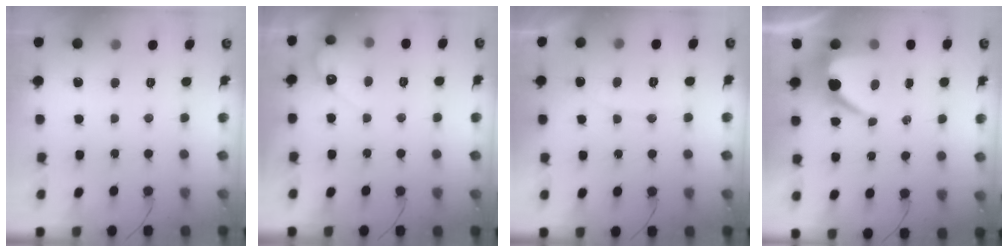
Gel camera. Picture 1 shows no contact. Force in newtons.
{"total": 4.0, "press": 3.9, "slide": 0.3}
{"total": 5.7, "press": 5.7, "slide": 0.3}
{"total": 7.4, "press": 7.4, "slide": 0.6}